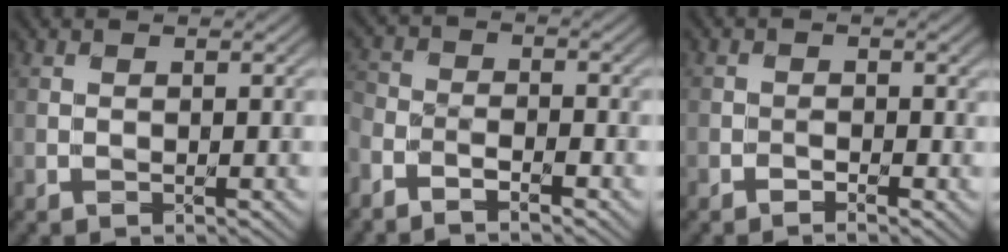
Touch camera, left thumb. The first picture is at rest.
{"total": 4.0, "force": [-3.5, 1.2, 1.6], "torque": [-0.031, -0.004, -0.071]}
{"total": 1.4, "force": [-0.7, 1.0, -0.5], "torque": [0.031, -0.005, -0.017]}